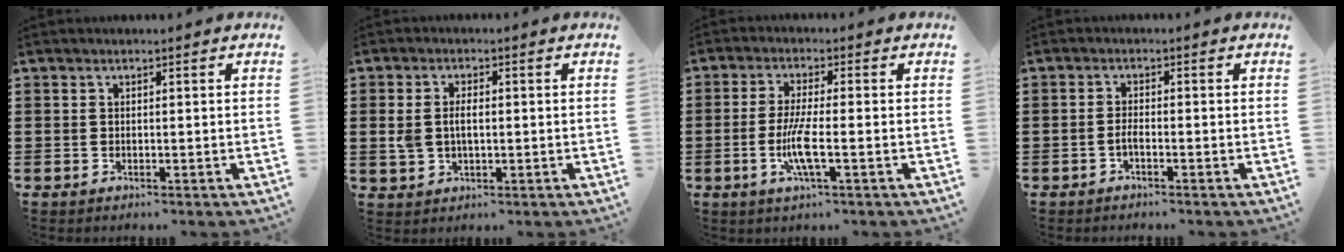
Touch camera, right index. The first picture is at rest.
{"total": 3.4, "force": [0.0, 2.0, 2.8], "torque": [-0.062, 0.006, -0.004]}
{"total": 6.0, "force": [-1.5, 0.8, 5.7], "torque": [-0.125, -0.015, -0.033]}
{"total": 1.4, "force": [-0.9, 0.3, 1.1], "torque": [-0.022, -0.001, -0.015]}